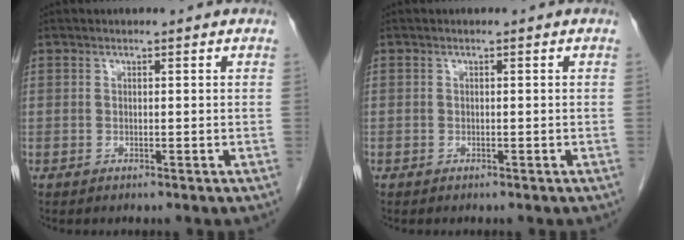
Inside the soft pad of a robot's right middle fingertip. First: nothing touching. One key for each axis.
{"total": 0.0}